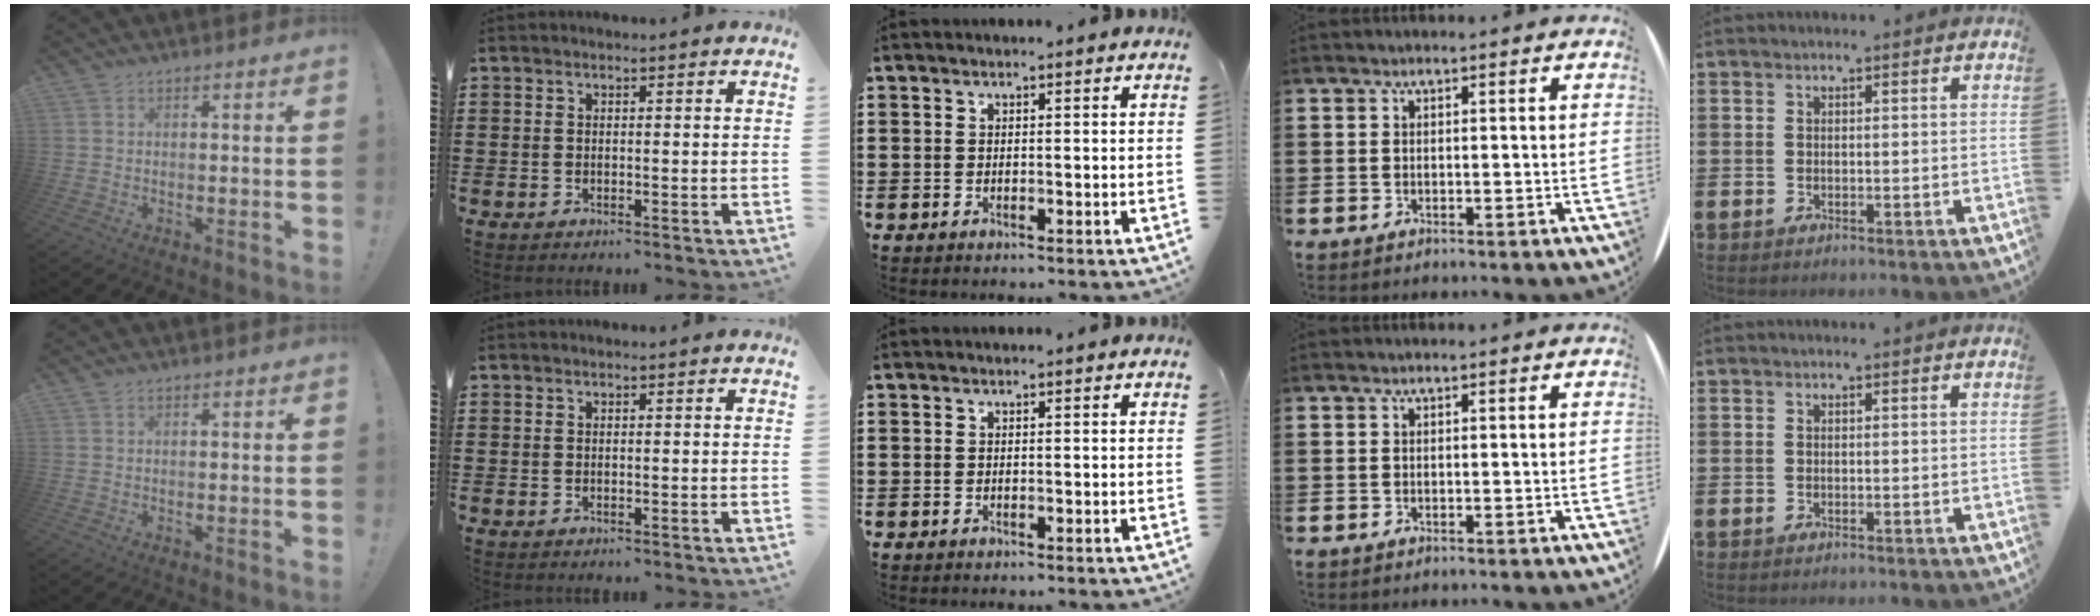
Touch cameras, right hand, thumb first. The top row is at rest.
{}